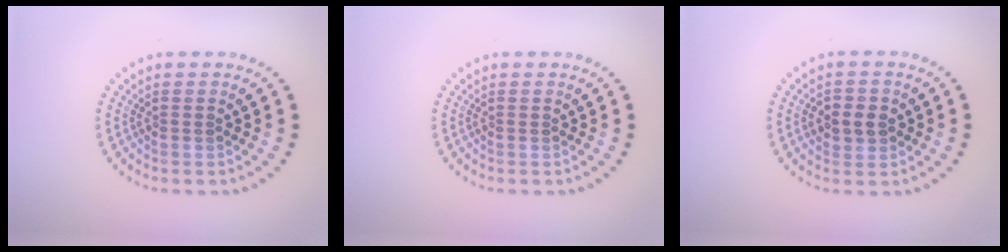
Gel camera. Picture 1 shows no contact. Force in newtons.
{"total": 0.0}
{"total": 2.4, "press": 2.4, "slide": 0.5}